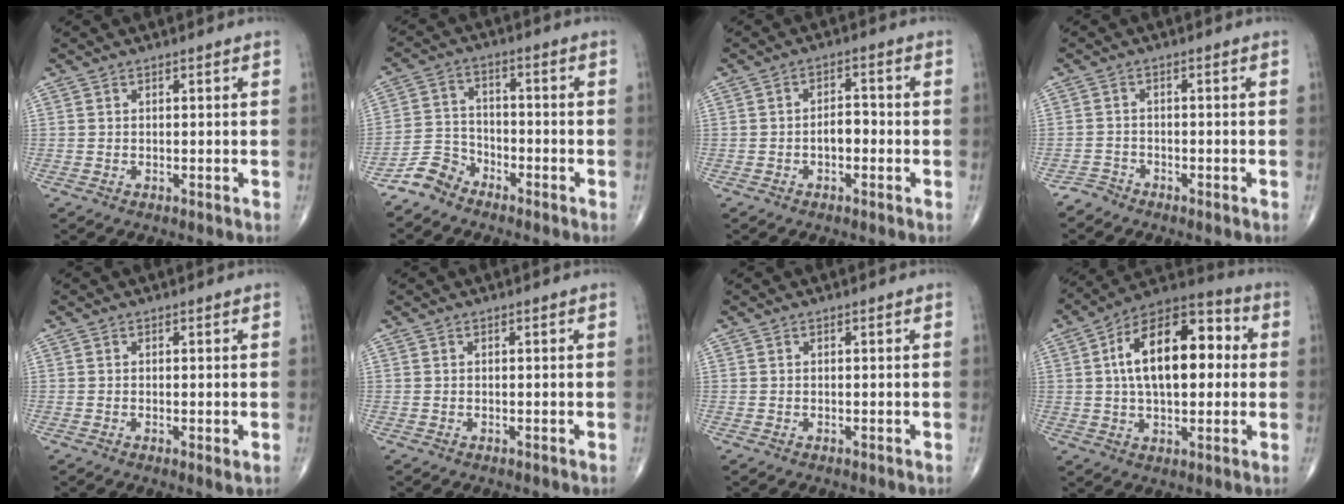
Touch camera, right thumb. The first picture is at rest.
{"total": 5.6, "force": [-4.7, 2.9, 0.7], "torque": [-0.003, 0.031, -0.104]}
{"total": 3.4, "force": [-1.1, 2.0, 2.6], "torque": [-0.030, 0.018, -0.021]}
{"total": 2.0, "force": [-1.9, 0.7, -0.4], "torque": [0.011, -0.002, -0.041]}
{"total": 1.4, "force": [-0.2, 0.2, 1.4], "torque": [-0.028, -0.008, -0.004]}
{"total": 0.0}
{"total": 0.0}
{"total": 19.4, "force": [2.8, 10.2, 16.2], "torque": [-0.241, 0.031, 0.037]}